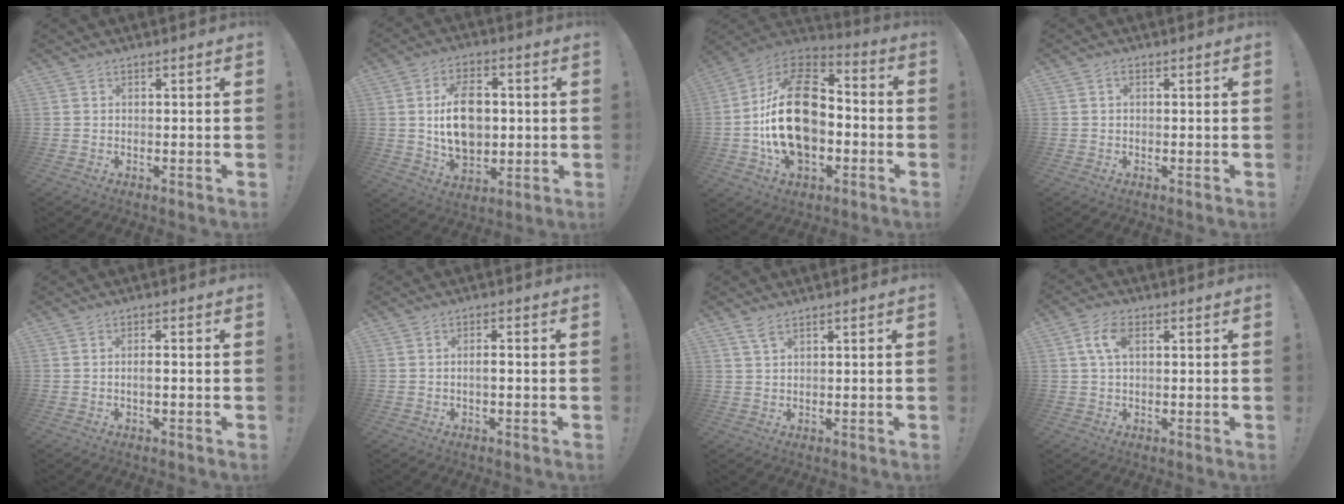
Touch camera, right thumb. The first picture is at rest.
{"total": 18.5, "force": [0.3, 13.0, 13.1], "torque": [-0.224, 0.004, 0.005]}
{"total": 26.8, "force": [-1.9, 17.5, 20.2], "torque": [-0.375, 0.034, -0.019]}
{"total": 0.9, "force": [0.0, 0.6, 0.7], "torque": [-0.017, 0.005, -0.001]}
{"total": 1.9, "force": [-0.7, 0.3, 1.8], "torque": [-0.031, 0.003, -0.014]}
{"total": 2.3, "force": [-0.6, 0.6, 2.1], "torque": [-0.037, 0.005, -0.013]}
{"total": 3.1, "force": [2.1, 1.1, 2.0], "torque": [-0.037, -0.008, 0.038]}
{"total": 6.3, "force": [1.8, 3.4, 4.9], "torque": [-0.099, 0.005, 0.031]}